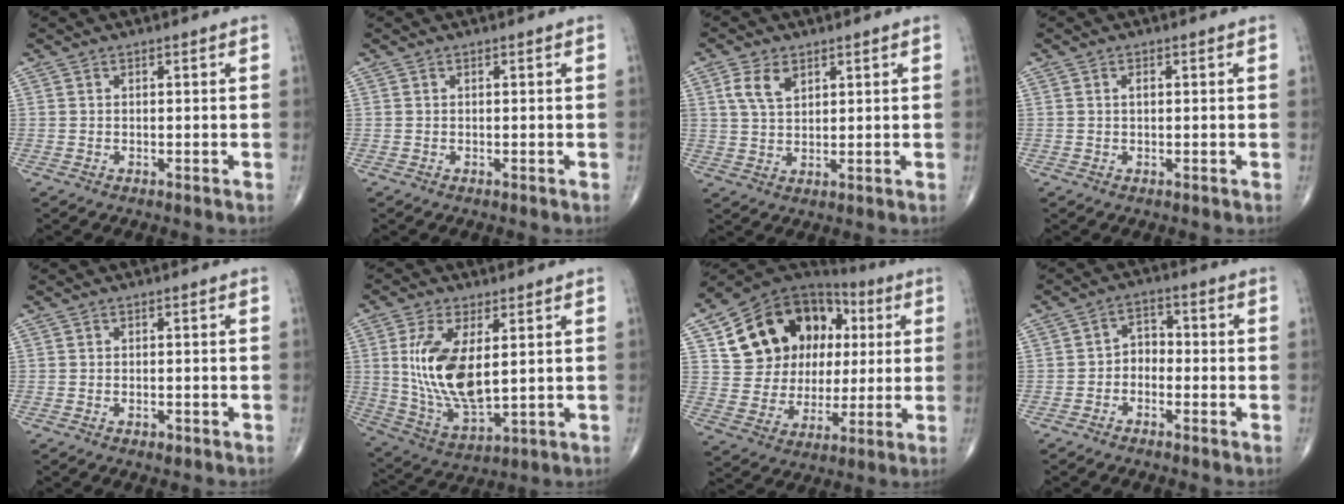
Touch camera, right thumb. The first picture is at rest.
{"total": 0.0}
{"total": 5.4, "force": [2.6, 3.2, 3.6], "torque": [-0.062, -0.006, 0.053]}
{"total": 0.9, "force": [0.2, 0.5, 0.8], "torque": [-0.012, 0.002, 0.001]}
{"total": 1.4, "force": [-0.7, 0.7, 1.0], "torque": [-0.016, 0.005, -0.007]}
{"total": 14.8, "force": [2.5, 6.8, 12.9], "torque": [-0.251, -0.022, 0.061]}
{"total": 21.8, "force": [5.9, 16.8, 12.7], "torque": [-0.166, 0.030, 0.111]}
{"total": 4.0, "force": [-1.5, 3.0, 2.2], "torque": [-0.014, 0.027, -0.040]}